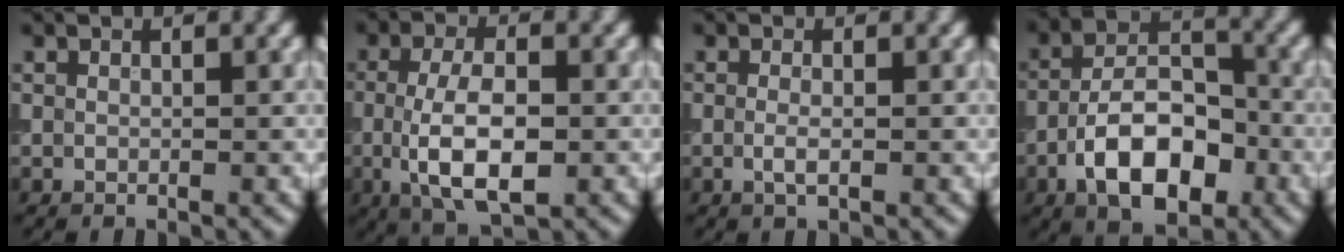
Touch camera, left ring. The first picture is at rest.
{"total": 6.9, "force": [-1.2, 3.0, 6.1], "torque": [-0.120, -0.004, -0.021]}
{"total": 1.4, "force": [-0.2, 0.4, 1.3], "torque": [-0.027, -0.005, -0.006]}
{"total": 8.9, "force": [-3.7, 4.5, 6.7], "torque": [-0.113, 0.012, -0.072]}